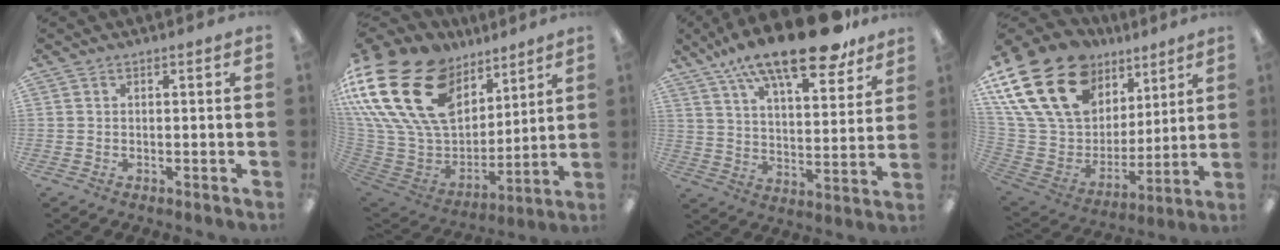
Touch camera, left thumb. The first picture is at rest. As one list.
[{"total": 28.5, "force": [12.8, 18.7, 17.3], "torque": [-0.376, -0.065, 0.257]}, {"total": 20.9, "force": [15.4, 6.4, 12.7], "torque": [-0.205, -0.094, 0.259]}, {"total": 26.8, "force": [14.3, 17.3, 14.7], "torque": [-0.316, -0.066, 0.281]}]